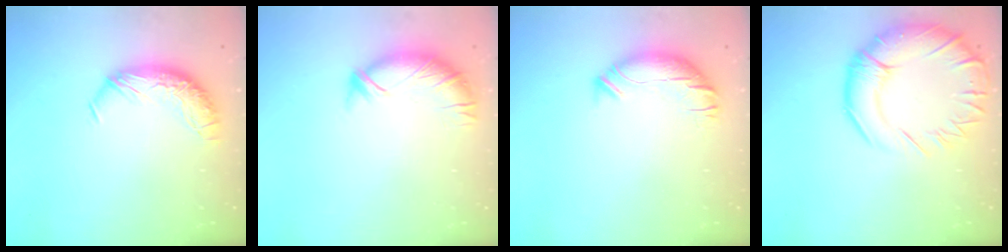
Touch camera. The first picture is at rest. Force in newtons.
{"total": 3.7, "press": 3.4, "slide": 1.3}
{"total": 2.0, "press": 0.6, "slide": 1.9}
{"total": 9.6, "press": 9.0, "slide": 3.5}